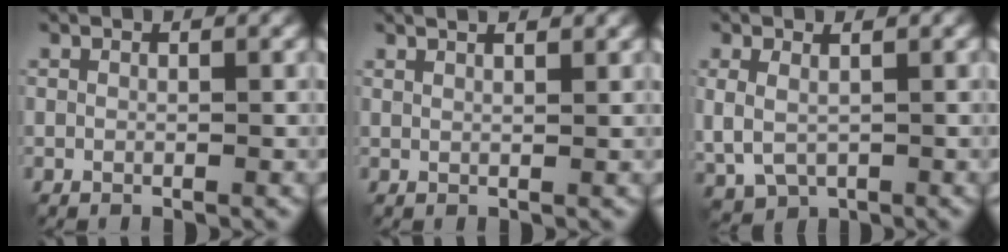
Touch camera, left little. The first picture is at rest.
{"total": 3.5, "force": [2.4, 1.4, 2.2], "torque": [-0.014, 0.028, 0.004]}
{"total": 3.2, "force": [0.6, 1.9, 2.5], "torque": [-0.055, -0.006, 0.013]}